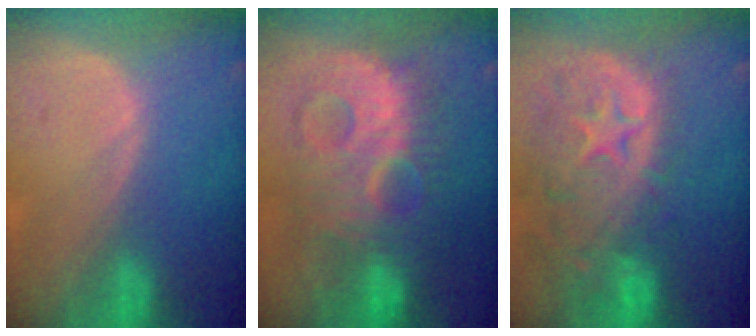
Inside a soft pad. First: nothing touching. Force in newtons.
{"total": 11.4, "press": 11.4, "slide": 0.7}
{"total": 13.7, "press": 11.3, "slide": 7.9}